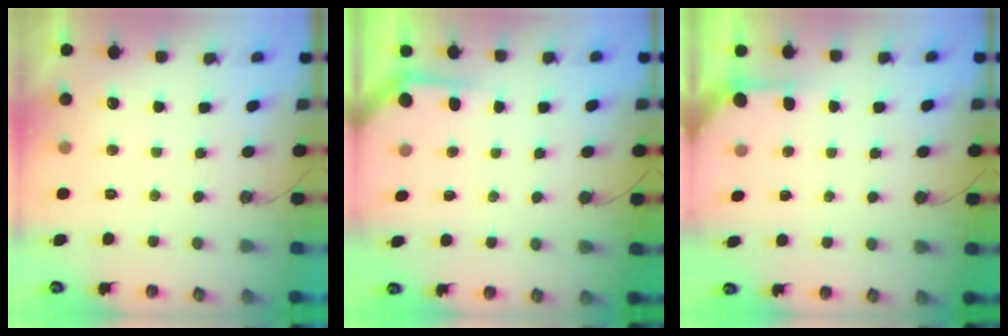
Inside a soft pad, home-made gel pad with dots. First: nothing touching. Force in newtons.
{"total": 2.0, "press": 2.0, "slide": 0.2}
{"total": 2.3, "press": 2.3, "slide": 0.3}